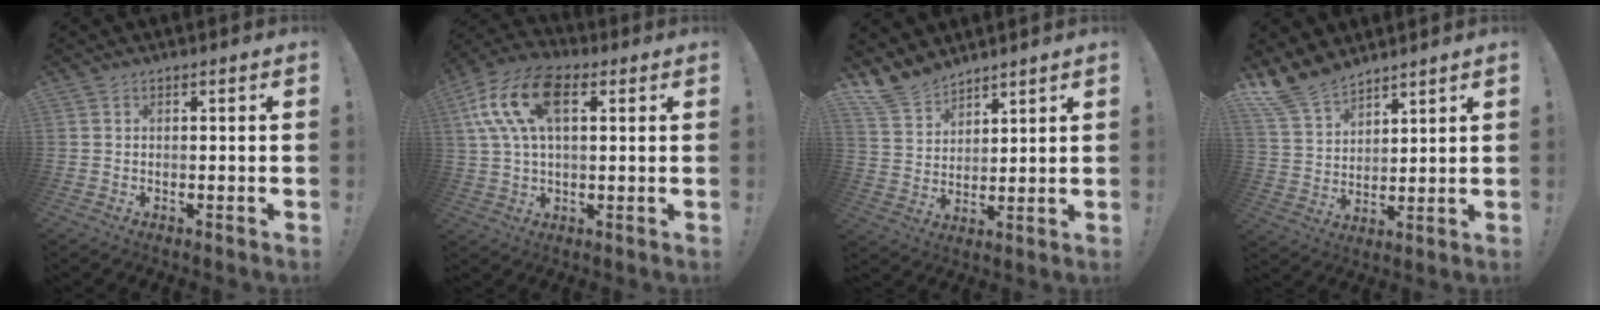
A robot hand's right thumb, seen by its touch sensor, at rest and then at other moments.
{"total": 16.2, "force": [5.2, 9.0, 12.4], "torque": [-0.248, 0.003, 0.093]}
{"total": 10.1, "force": [8.7, 4.6, 2.1], "torque": [-0.047, -0.063, 0.172]}
{"total": 11.6, "force": [9.8, 5.3, 3.0], "torque": [-0.069, -0.066, 0.193]}